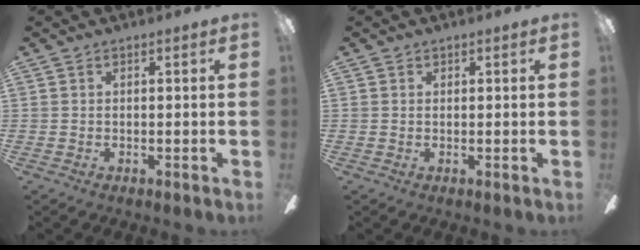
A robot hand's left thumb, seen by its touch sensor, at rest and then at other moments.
{"total": 0.8, "force": [0.3, 0.7, 0.3], "torque": [-0.006, 0.003, 0.005]}